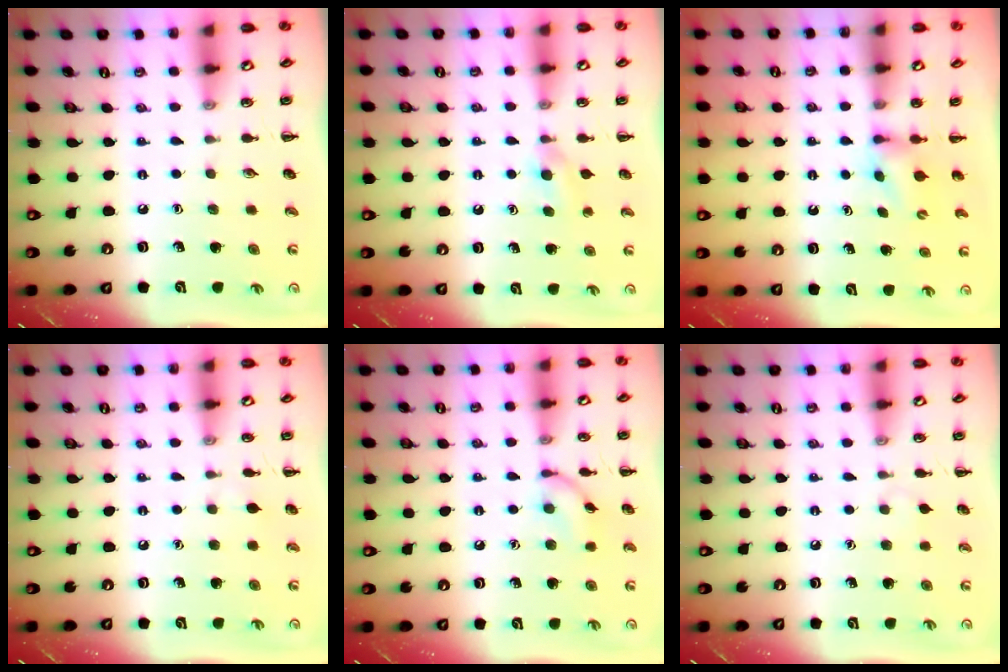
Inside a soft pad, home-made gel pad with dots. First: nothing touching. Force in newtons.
{"total": 3.9, "press": 3.6, "slide": 1.4}
{"total": 3.9, "press": 3.7, "slide": 1.3}
{"total": 3.0, "press": 2.7, "slide": 1.2}
{"total": 8.1, "press": 8.1, "slide": 0.2}
{"total": 2.6, "press": 2.4, "slide": 1.1}